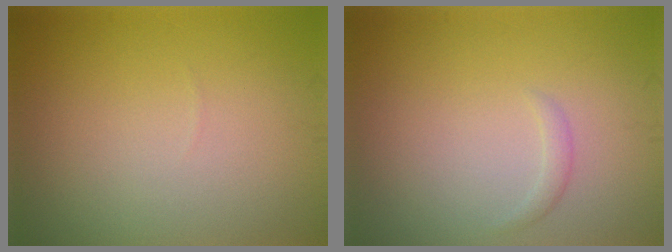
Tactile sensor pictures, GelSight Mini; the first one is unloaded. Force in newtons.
{"total": 0.8, "press": 0.8, "slide": 0.1}